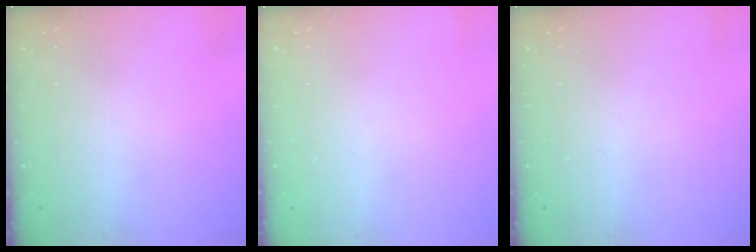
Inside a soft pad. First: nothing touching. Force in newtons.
{"total": 0.0}
{"total": 0.0}